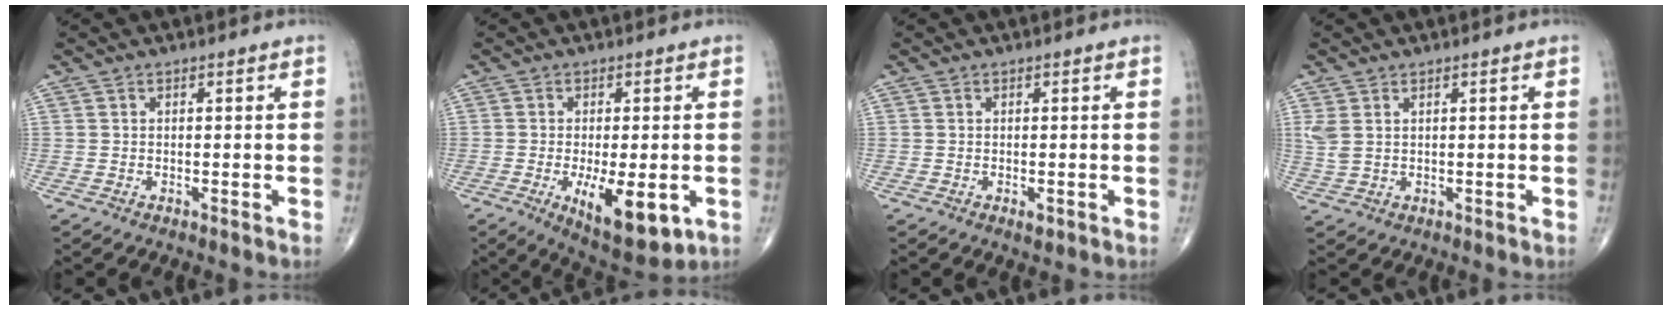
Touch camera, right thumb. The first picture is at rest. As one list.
[{"total": 11.6, "force": [-3.3, 4.3, 10.3], "torque": [-0.149, -0.017, -0.040]}, {"total": 1.1, "force": [-0.4, 0.4, 0.9], "torque": [-0.012, -0.003, -0.004]}, {"total": 3.1, "force": [1.1, 1.7, 2.3], "torque": [-0.064, 0.005, 0.031]}]